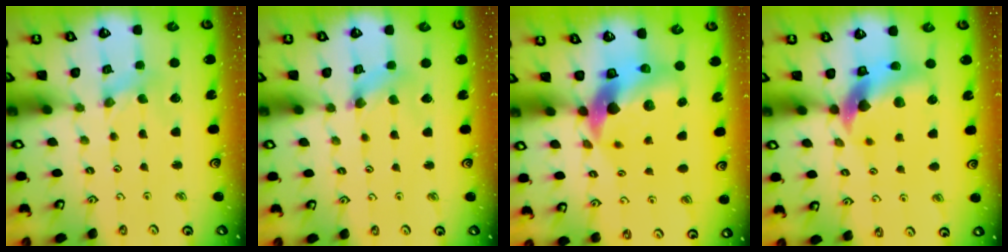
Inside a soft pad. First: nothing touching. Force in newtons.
{"total": 2.7, "press": 2.7, "slide": 0.3}
{"total": 12.5, "press": 12.4, "slide": 1.6}
{"total": 10.8, "press": 10.7, "slide": 1.4}